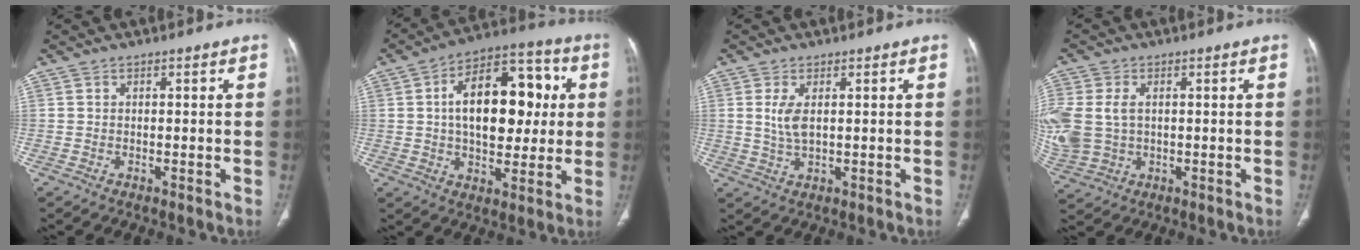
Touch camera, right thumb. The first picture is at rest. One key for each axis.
{"total": 19.5, "fx": 2.8, "fy": 11.3, "fz": 15.7, "tx": -0.202, "ty": 0.022, "tz": 0.040}
{"total": 4.3, "fx": 0.9, "fy": 1.8, "fz": 3.7, "tx": -0.085, "ty": -0.007, "tz": 0.026}
{"total": 13.6, "fx": 0.7, "fy": 10.0, "fz": 9.2, "tx": -0.253, "ty": 0.001, "tz": 0.032}